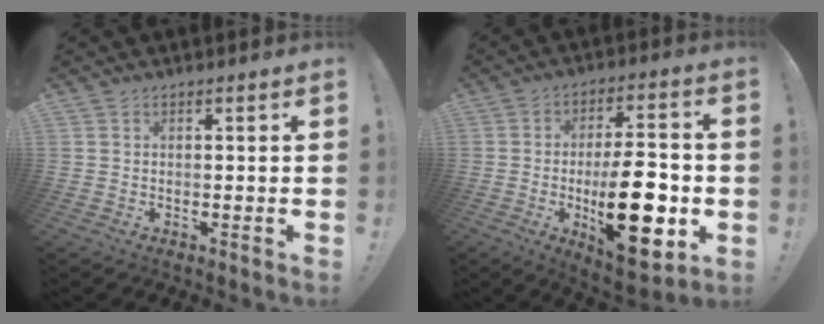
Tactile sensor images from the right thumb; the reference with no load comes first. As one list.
[{"total": 22.2, "force": [-4.3, 9.0, 19.9], "torque": [-0.307, 0.006, -0.059]}]